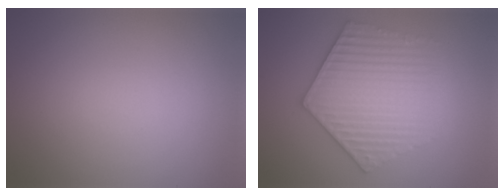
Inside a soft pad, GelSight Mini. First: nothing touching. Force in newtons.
{"total": 5.9, "press": 5.8, "slide": 0.9}